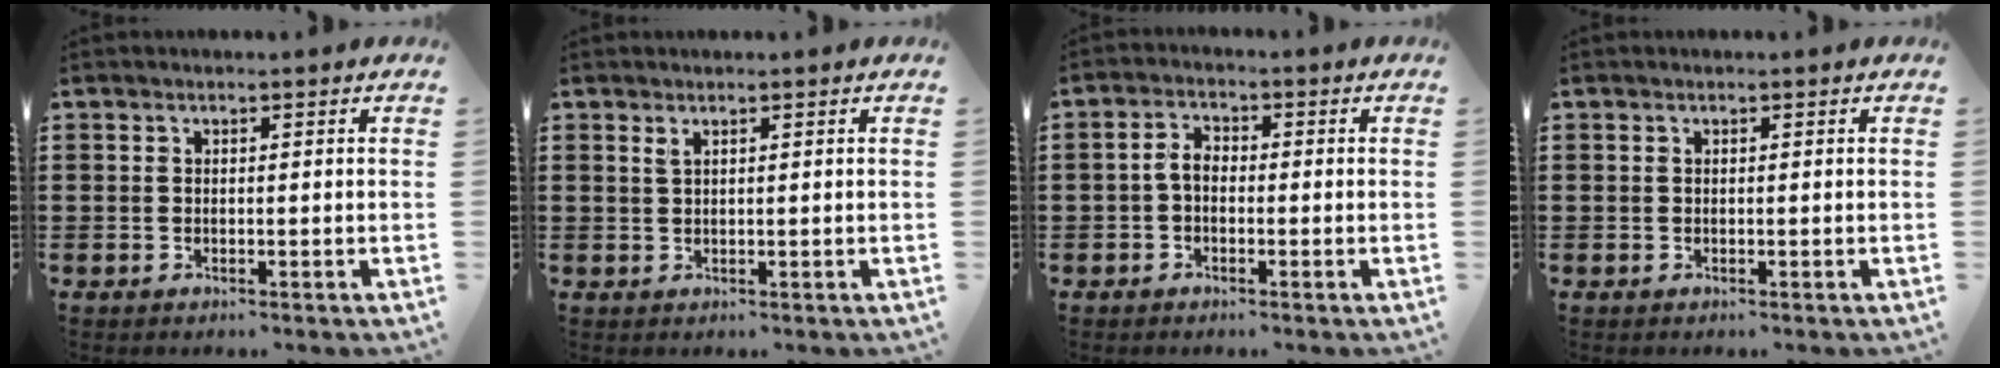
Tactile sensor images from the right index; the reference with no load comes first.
{"total": 0.9, "force": [0.5, 0.3, 0.6], "torque": [-0.014, 0.004, 0.009]}
{"total": 2.9, "force": [-0.7, 1.7, 2.2], "torque": [-0.059, 0.000, -0.020]}
{"total": 0.0}